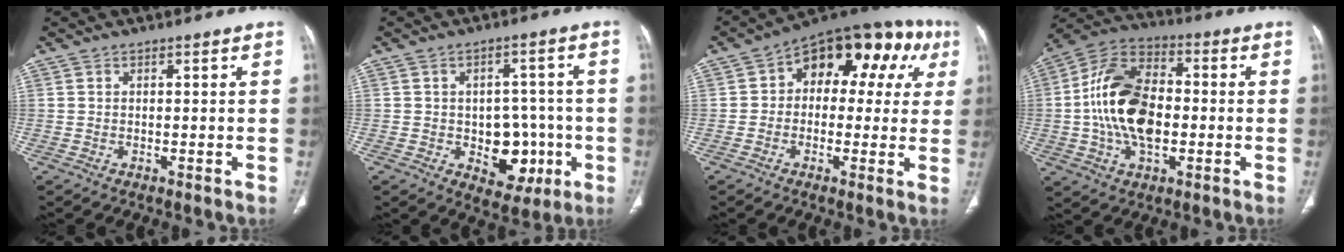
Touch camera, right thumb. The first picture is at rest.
{"total": 10.3, "force": [-2.5, 7.3, 6.8], "torque": [-0.044, 0.021, -0.023]}
{"total": 18.1, "force": [4.7, 11.3, 13.3], "torque": [-0.113, 0.038, 0.051]}
{"total": 17.4, "force": [-1.2, 10.7, 13.7], "torque": [-0.244, 0.027, -0.026]}